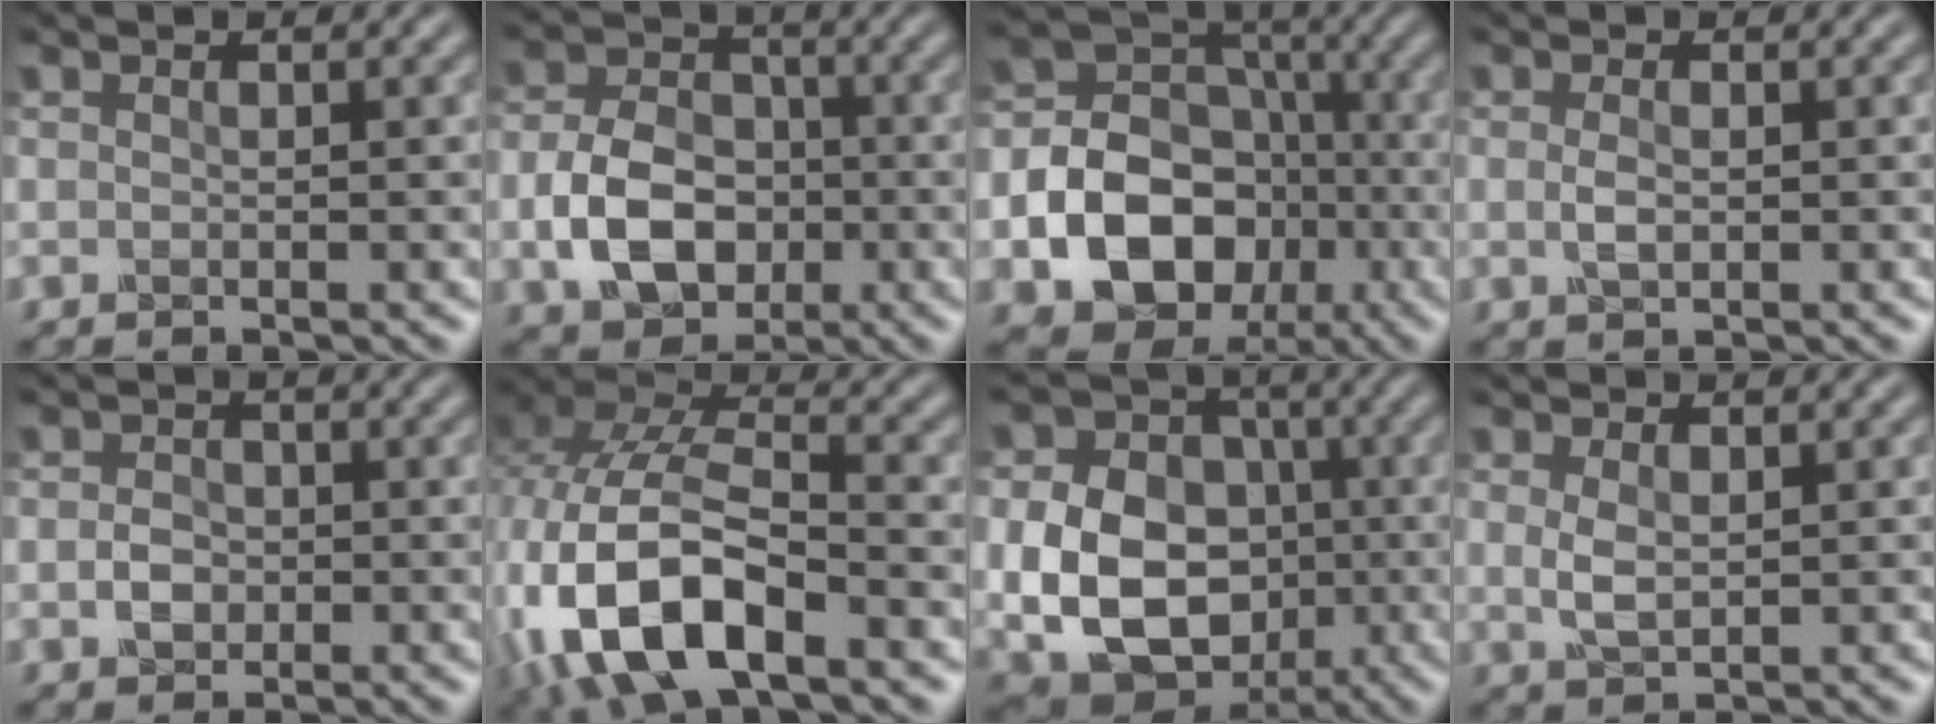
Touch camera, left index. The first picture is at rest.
{"total": 6.7, "force": [-1.8, 5.0, 4.0], "torque": [-0.089, 0.003, -0.038]}
{"total": 13.1, "force": [-3.8, 10.9, 6.2], "torque": [-0.125, -0.011, -0.079]}
{"total": 1.1, "force": [0.0, 0.5, 1.0], "torque": [-0.034, 0.000, -0.001]}
{"total": 1.6, "force": [-0.3, 1.4, 0.6], "torque": [-0.019, 0.004, -0.011]}
{"total": 12.4, "force": [-5.1, 6.0, 9.6], "torque": [-0.220, -0.006, -0.098]}
{"total": 11.0, "force": [-2.2, 8.6, 6.5], "torque": [-0.124, -0.017, -0.041]}
{"total": 1.7, "force": [0.4, 0.9, 1.4], "torque": [-0.043, -0.001, 0.010]}